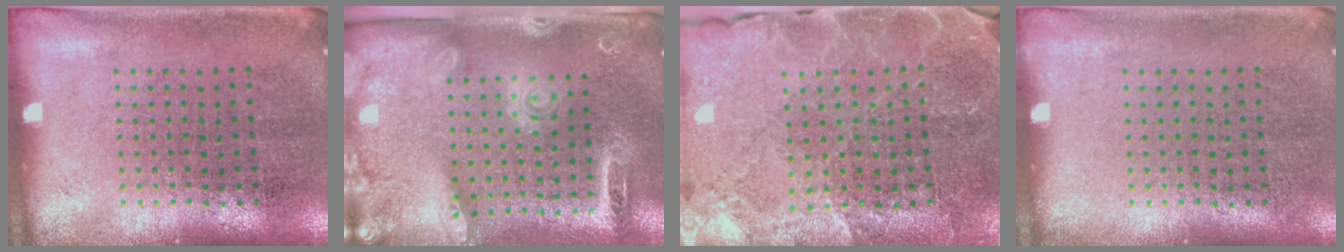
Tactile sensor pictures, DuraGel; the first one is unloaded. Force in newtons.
{"total": 2.6, "press": 2.0, "slide": 1.7}
{"total": 3.0, "press": 3.0, "slide": 0.7}
{"total": 0.0}